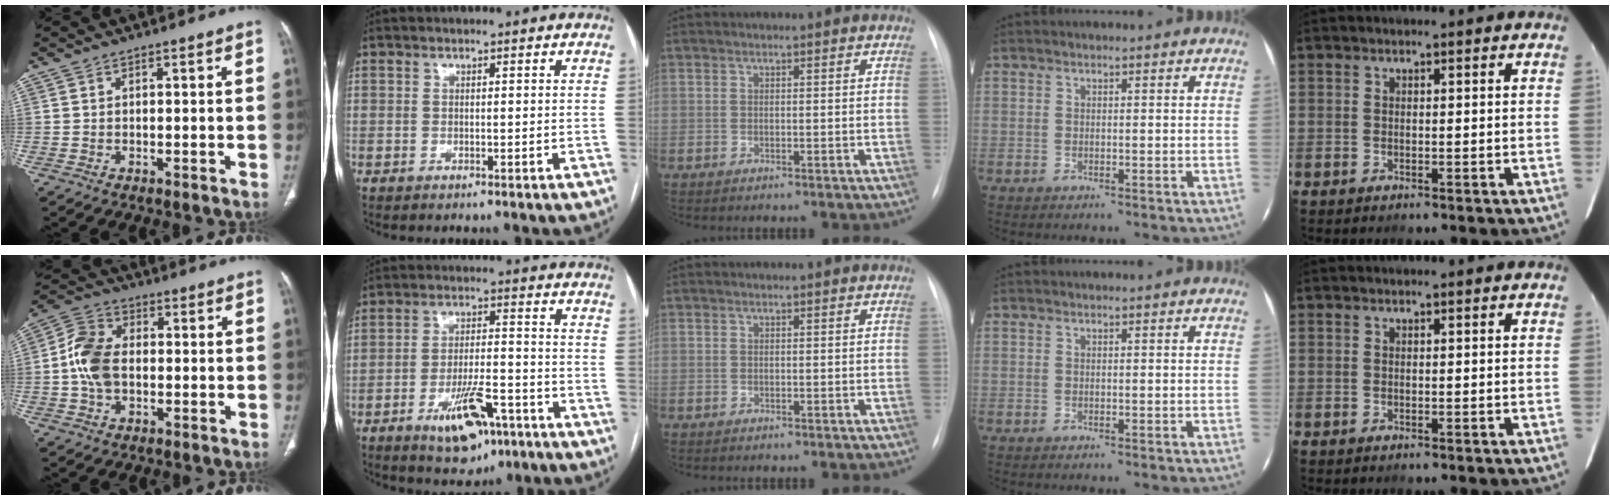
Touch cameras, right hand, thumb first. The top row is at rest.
{"thumb": {"total": 9.6, "force": [-0.5, 6.4, 7.1], "torque": [-0.138, 0.021, -0.016]}, "index": {"total": 10.4, "force": [-5.7, 3.7, 7.8], "torque": [-0.133, 0.000, -0.086]}}